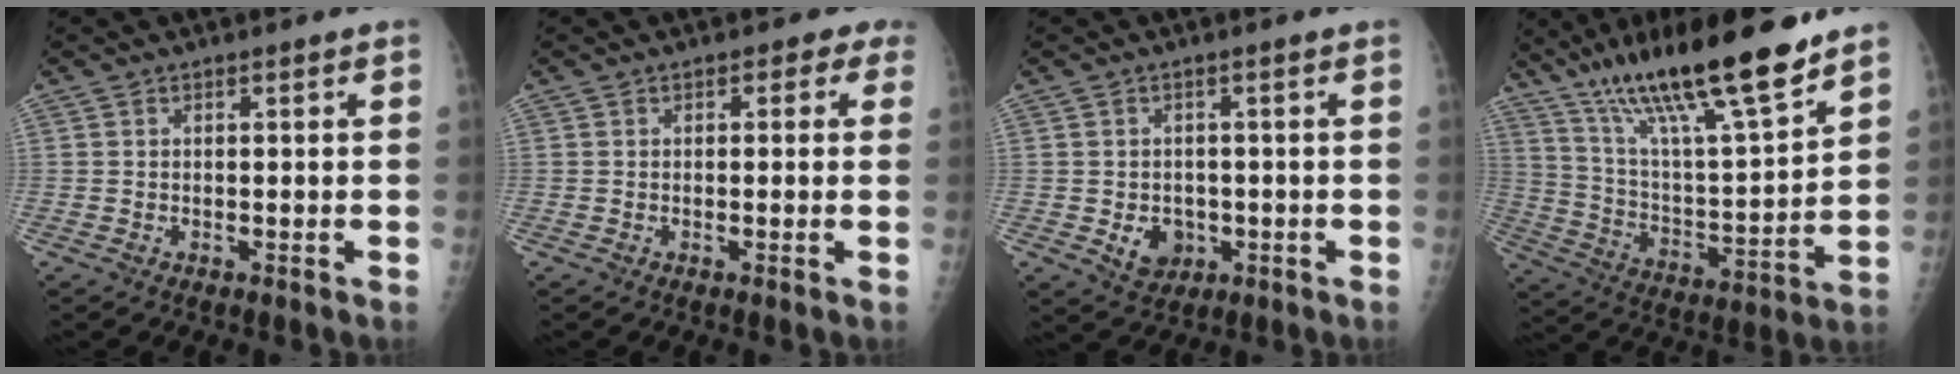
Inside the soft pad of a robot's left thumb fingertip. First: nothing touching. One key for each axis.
{"total": 2.3, "fx": 1.0, "fy": 1.7, "fz": 1.1, "tx": 0.016, "ty": 0.002, "tz": 0.001}
{"total": 4.6, "fx": -1.0, "fy": 3.8, "fz": 2.4, "tx": -0.018, "ty": 0.002, "tz": -0.002}
{"total": 22.9, "fx": 16.4, "fy": 3.6, "fz": 15.6, "tx": -0.254, "ty": -0.067, "tz": 0.288}